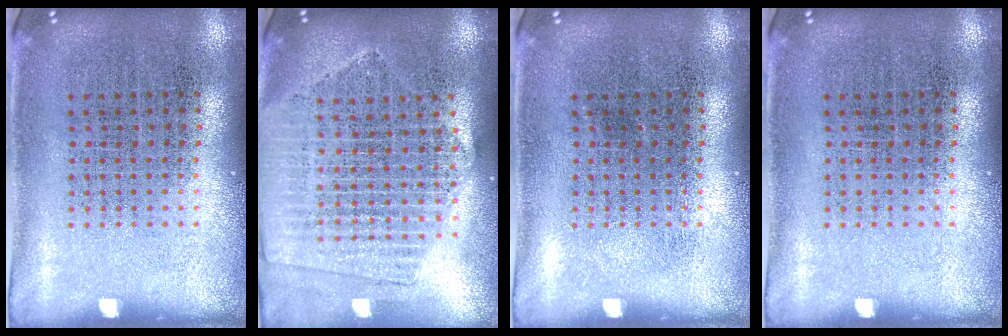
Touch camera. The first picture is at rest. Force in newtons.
{"total": 2.1, "press": 1.9, "slide": 0.8}
{"total": 0.0}
{"total": 0.0}